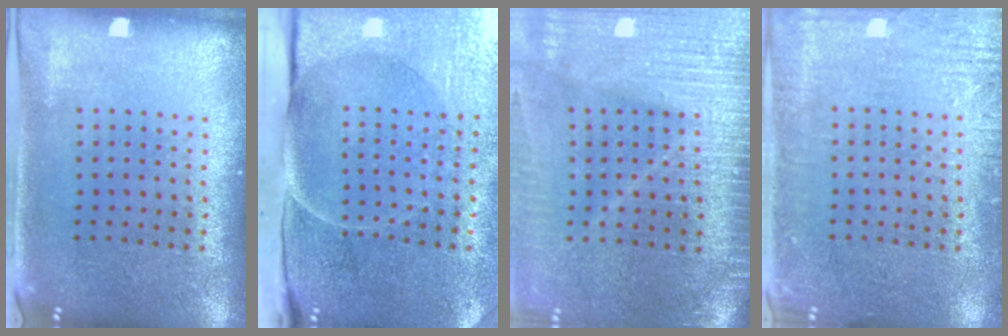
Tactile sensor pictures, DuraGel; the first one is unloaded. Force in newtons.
{"total": 5.0, "press": 3.9, "slide": 3.1}
{"total": 3.9, "press": 3.4, "slide": 1.9}
{"total": 2.8, "press": 2.8, "slide": 0.4}